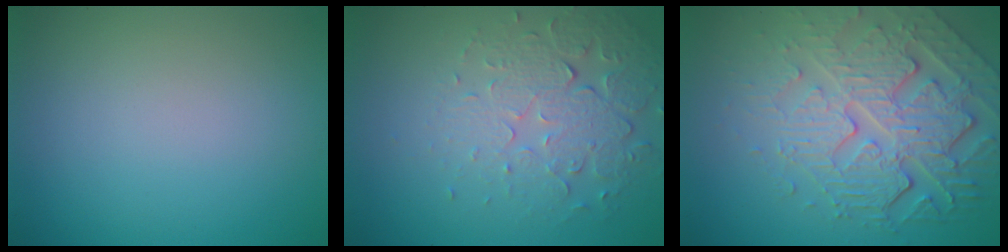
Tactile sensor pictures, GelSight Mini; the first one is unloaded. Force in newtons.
{"total": 5.5, "press": 3.6, "slide": 4.1}
{"total": 7.4, "press": 5.4, "slide": 5.1}